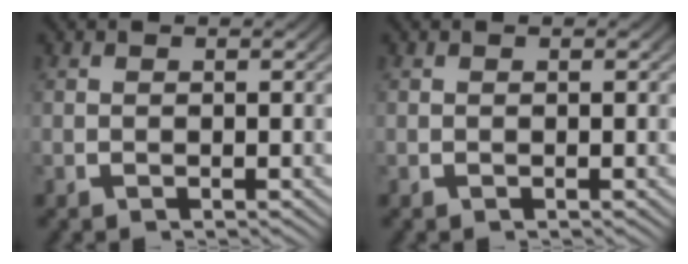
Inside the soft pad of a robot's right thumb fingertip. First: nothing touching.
{"total": 0.0}